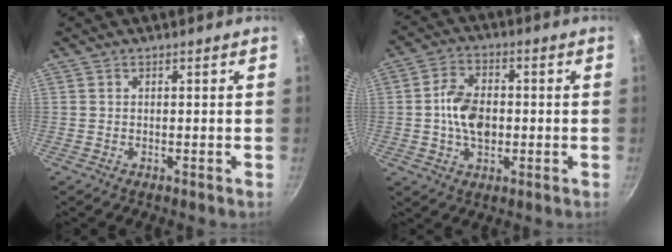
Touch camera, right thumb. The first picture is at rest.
{"total": 9.2, "force": [-0.5, 6.1, 6.8], "torque": [-0.108, 0.012, -0.014]}